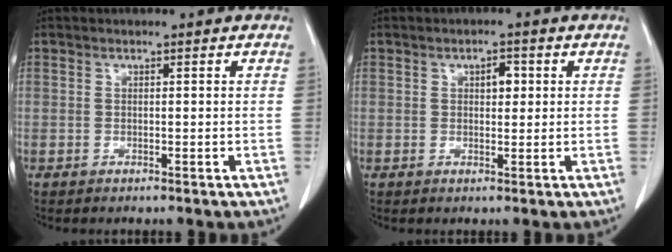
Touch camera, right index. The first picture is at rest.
{"total": 2.3, "force": [0.7, 1.2, 1.9], "torque": [-0.027, 0.002, 0.011]}